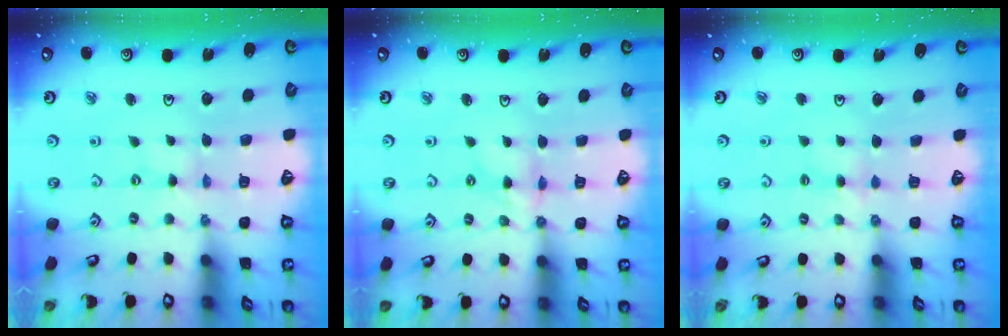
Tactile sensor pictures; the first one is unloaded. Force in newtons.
{"total": 4.2, "press": 4.2, "slide": 0.3}
{"total": 2.9, "press": 2.8, "slide": 0.3}